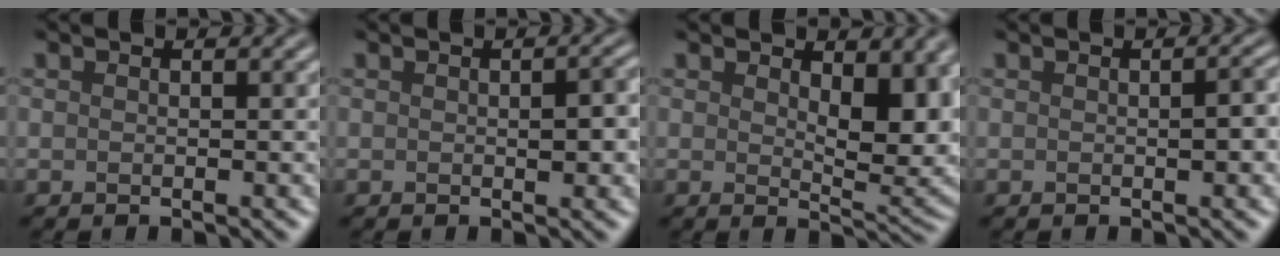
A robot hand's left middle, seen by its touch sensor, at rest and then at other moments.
{"total": 2.2, "force": [-0.1, 0.9, 2.0], "torque": [-0.026, 0.000, -0.001]}
{"total": 6.3, "force": [1.6, 3.0, 5.3], "torque": [-0.076, -0.009, 0.032]}
{"total": 1.8, "force": [-0.1, 0.5, 1.8], "torque": [-0.025, 0.002, 0.001]}